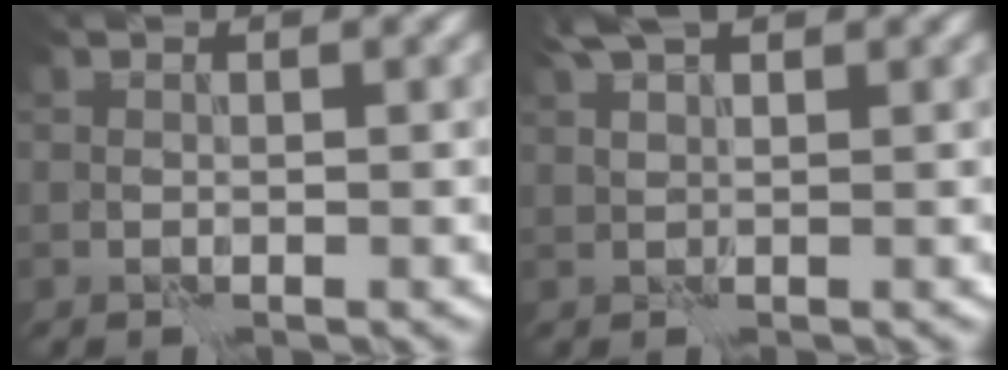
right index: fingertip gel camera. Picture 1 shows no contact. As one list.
[{"total": 3.2, "force": [2.5, 0.8, 1.9], "torque": [-0.043, 0.012, 0.042]}]